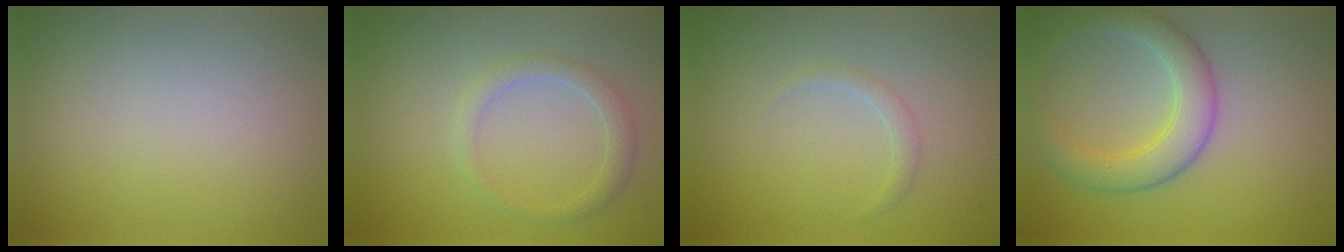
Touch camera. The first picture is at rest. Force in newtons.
{"total": 1.8, "press": 1.8, "slide": 0.1}
{"total": 0.9, "press": 0.9, "slide": 0.0}
{"total": 4.3, "press": 4.3, "slide": 0.2}